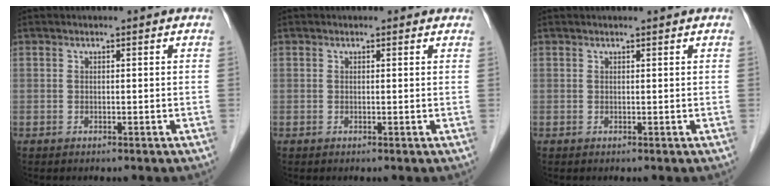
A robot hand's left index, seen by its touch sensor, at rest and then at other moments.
{"total": 1.0, "force": [0.8, 0.5, 0.2], "torque": [-0.006, 0.001, 0.003]}
{"total": 1.0, "force": [0.9, 0.0, 0.4], "torque": [-0.005, 0.008, 0.015]}